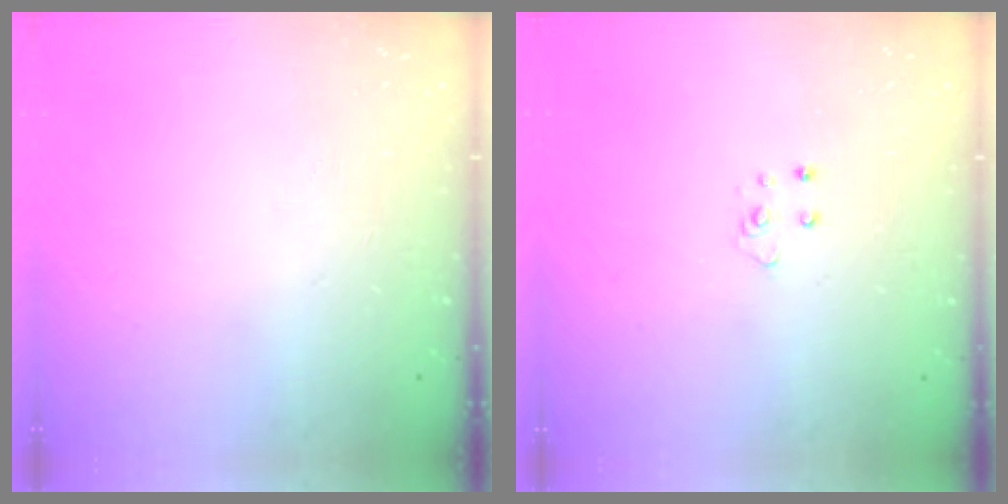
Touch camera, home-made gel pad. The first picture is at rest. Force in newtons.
{"total": 3.8, "press": 3.8, "slide": 0.3}